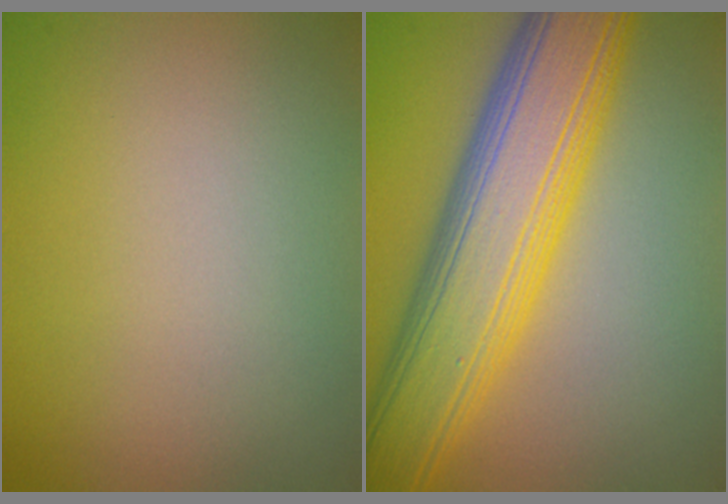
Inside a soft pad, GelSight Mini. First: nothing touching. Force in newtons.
{"total": 11.0, "press": 11.0, "slide": 0.1}